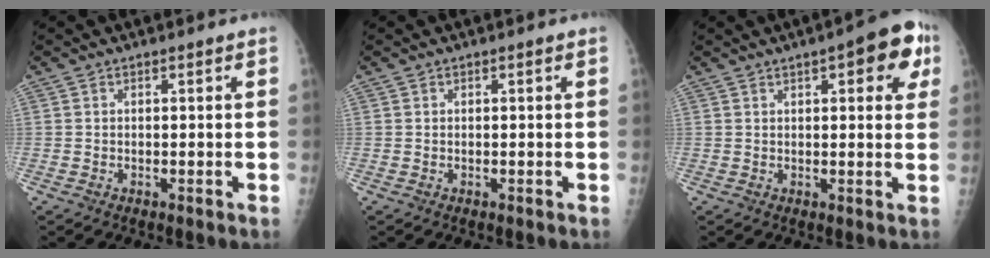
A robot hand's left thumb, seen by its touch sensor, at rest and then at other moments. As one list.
[{"total": 0.0}, {"total": 9.6, "force": [4.2, 3.5, 7.9], "torque": [-0.064, -0.001, 0.042]}]